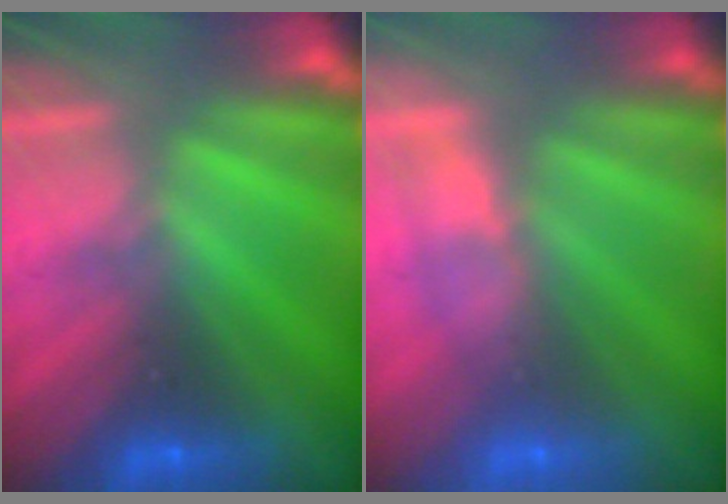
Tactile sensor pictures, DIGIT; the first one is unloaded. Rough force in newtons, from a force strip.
{"total": 3.0}